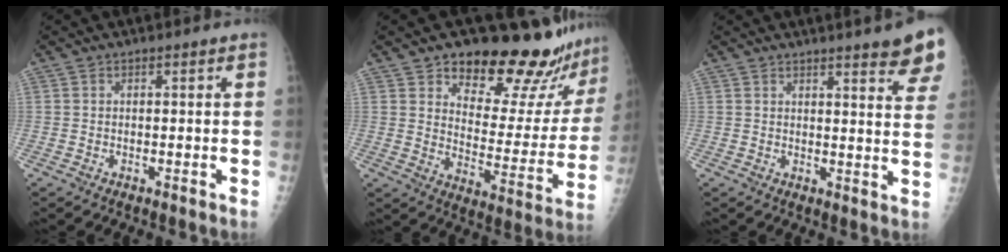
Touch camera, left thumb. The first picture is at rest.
{"total": 21.0, "force": [17.2, 7.0, 9.7], "torque": [-0.074, -0.126, 0.229]}
{"total": 11.9, "force": [9.0, 1.6, 7.6], "torque": [-0.068, -0.040, 0.092]}